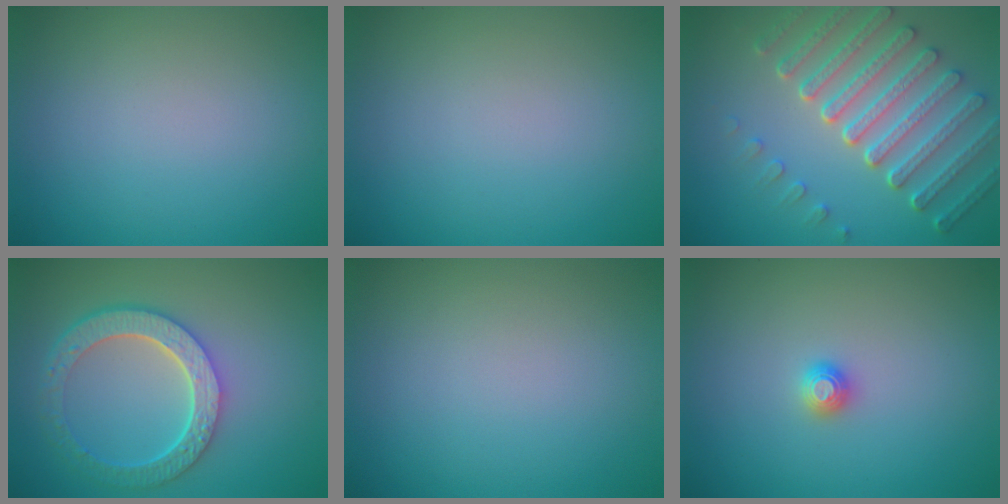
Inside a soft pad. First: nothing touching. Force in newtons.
{"total": 0.0}
{"total": 7.3, "press": 5.5, "slide": 4.8}
{"total": 6.1, "press": 4.6, "slide": 3.9}
{"total": 0.0}
{"total": 1.2, "press": 1.2, "slide": 0.1}